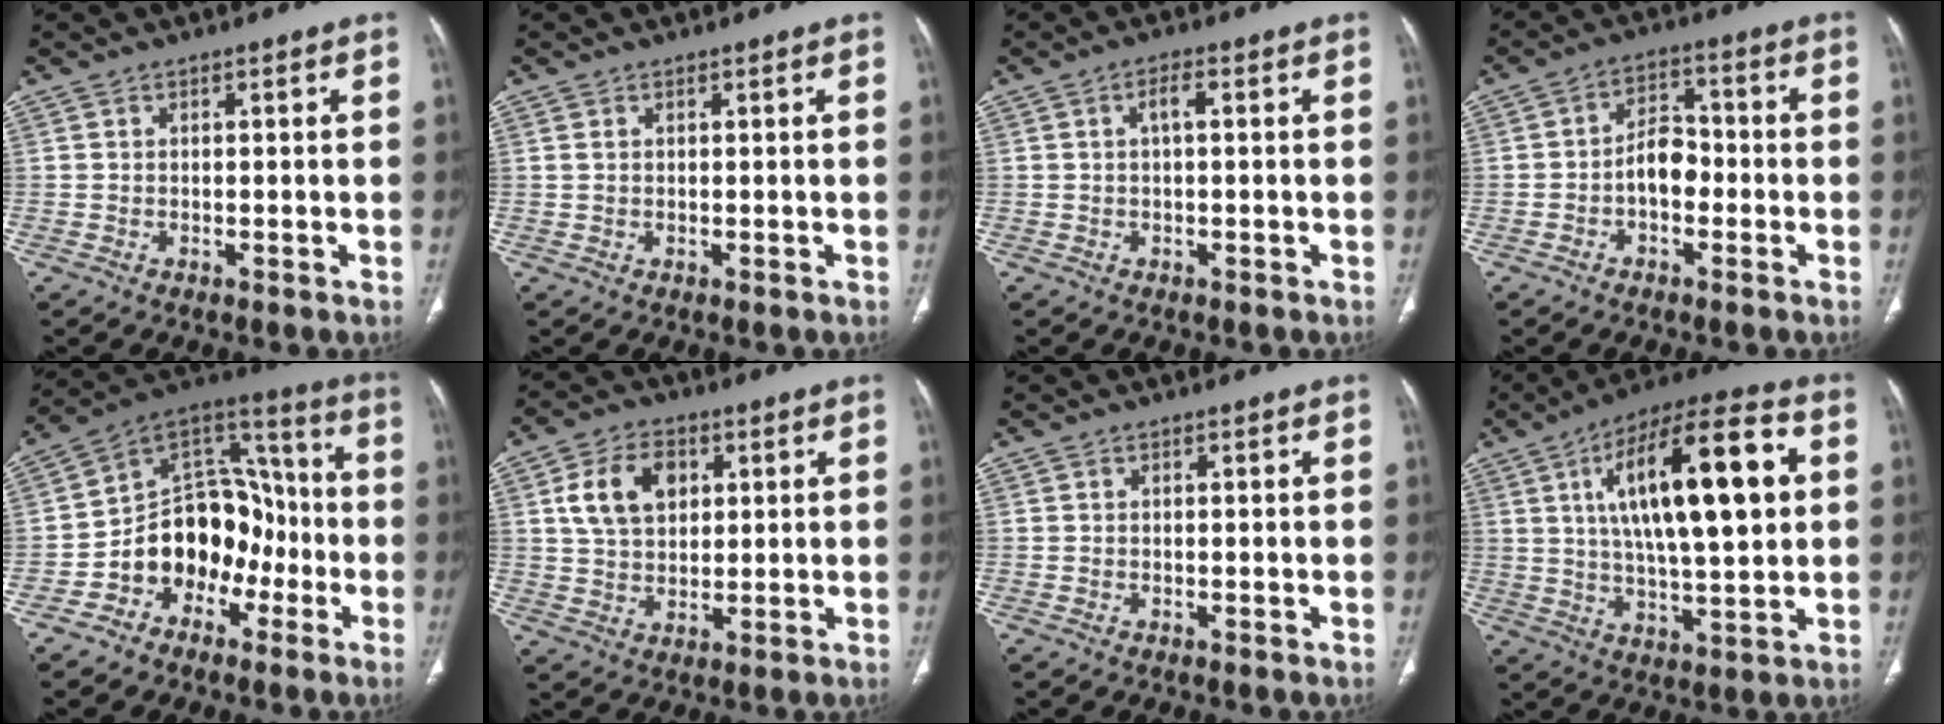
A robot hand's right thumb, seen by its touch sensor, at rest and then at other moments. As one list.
[{"total": 0.8, "force": [0.4, 0.4, 0.6], "torque": [-0.017, 0.011, 0.014]}, {"total": 2.3, "force": [0.4, 0.7, 2.2], "torque": [-0.044, 0.008, 0.008]}, {"total": 6.2, "force": [-1.6, 4.0, 4.4], "torque": [-0.053, 0.032, -0.036]}, {"total": 16.3, "force": [-5.6, 12.3, 9.0], "torque": [-0.081, 0.084, -0.098]}, {"total": 10.2, "force": [3.2, 7.1, 6.6], "torque": [-0.100, -0.001, 0.059]}, {"total": 0.0}, {"total": 22.5, "force": [5.2, 7.4, 20.6], "torque": [-0.326, 0.009, 0.081]}]